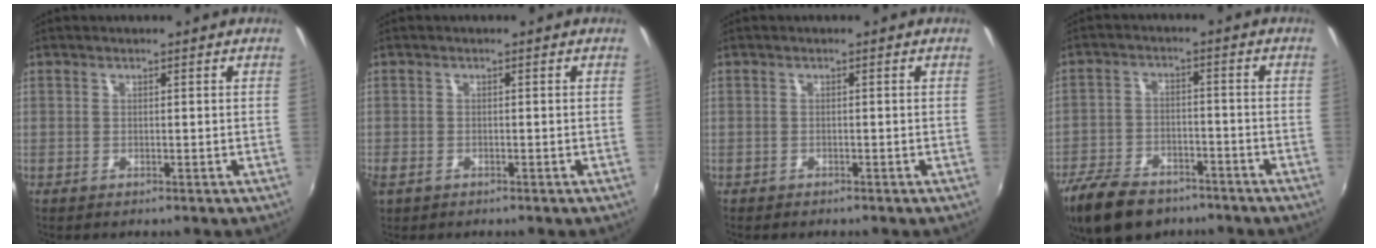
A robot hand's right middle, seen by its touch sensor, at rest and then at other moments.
{"total": 2.8, "force": [-1.5, 1.9, 1.5], "torque": [-0.031, -0.008, -0.026]}
{"total": 1.0, "force": [-0.8, 0.6, 0.1], "torque": [-0.007, -0.002, -0.013]}
{"total": 14.3, "force": [-10.4, 7.1, 6.8], "torque": [-0.163, -0.016, -0.176]}